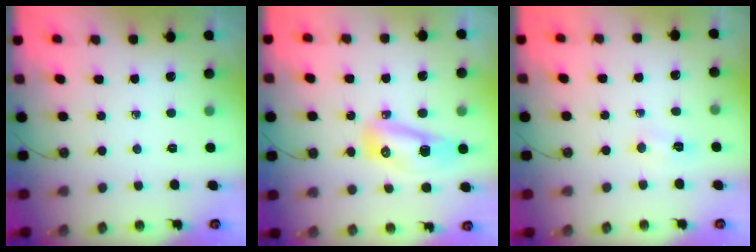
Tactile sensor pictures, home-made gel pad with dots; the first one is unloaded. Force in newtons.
{"total": 10.5, "press": 10.4, "slide": 1.1}
{"total": 4.1, "press": 3.7, "slide": 1.8}